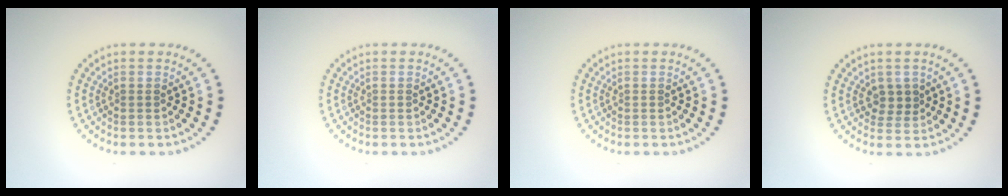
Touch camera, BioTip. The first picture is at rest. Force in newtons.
{"total": 0.0}
{"total": 0.0}
{"total": 1.7, "press": 1.4, "slide": 0.9}